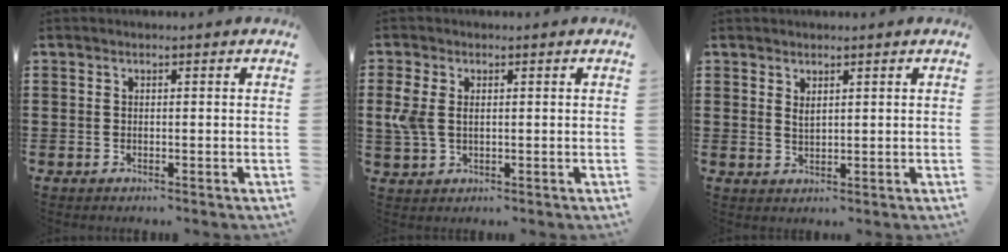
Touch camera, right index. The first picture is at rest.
{"total": 3.6, "force": [0.7, 2.2, 2.7], "torque": [-0.071, 0.002, 0.008]}
{"total": 1.5, "force": [1.2, 0.5, 0.7], "torque": [-0.017, 0.002, 0.021]}